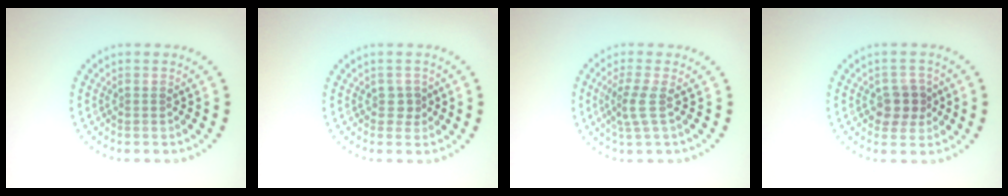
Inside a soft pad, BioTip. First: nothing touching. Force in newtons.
{"total": 1.0, "press": 0.9, "slide": 0.5}
{"total": 2.3, "press": 1.6, "slide": 1.5}
{"total": 2.6, "press": 2.5, "slide": 0.9}